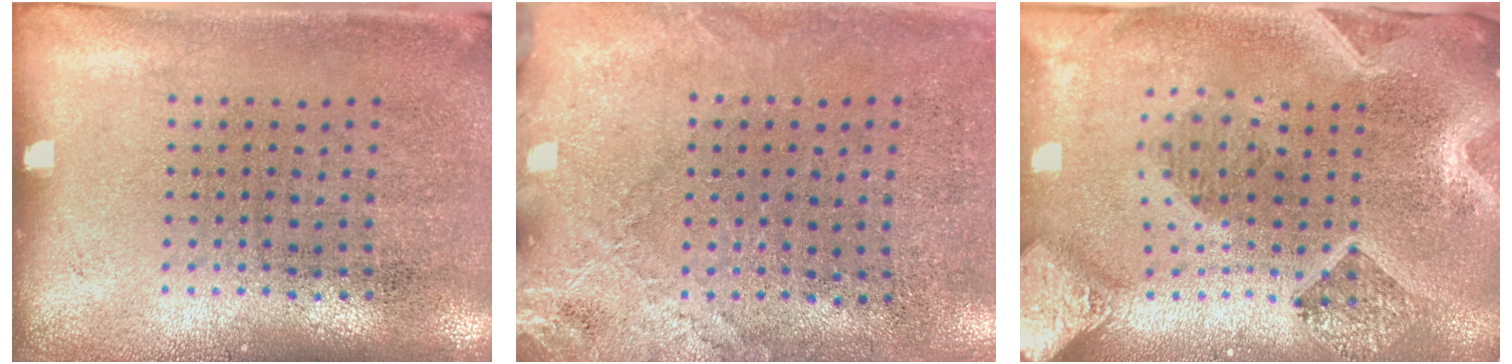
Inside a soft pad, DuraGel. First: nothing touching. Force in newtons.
{"total": 2.5, "press": 2.2, "slide": 1.2}
{"total": 4.1, "press": 3.2, "slide": 2.6}